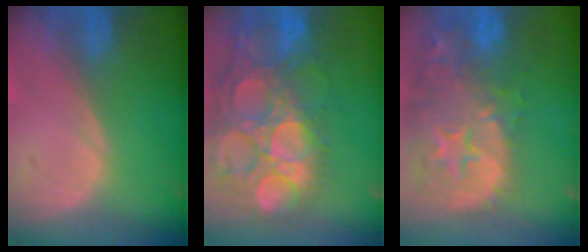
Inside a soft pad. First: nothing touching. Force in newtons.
{"total": 15.6, "press": 12.9, "slide": 8.7}
{"total": 14.9, "press": 12.0, "slide": 8.9}